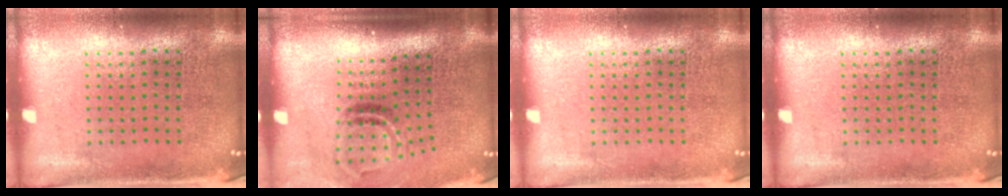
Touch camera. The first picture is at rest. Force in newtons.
{"total": 2.0, "press": 1.2, "slide": 1.6}
{"total": 0.0}
{"total": 0.0}